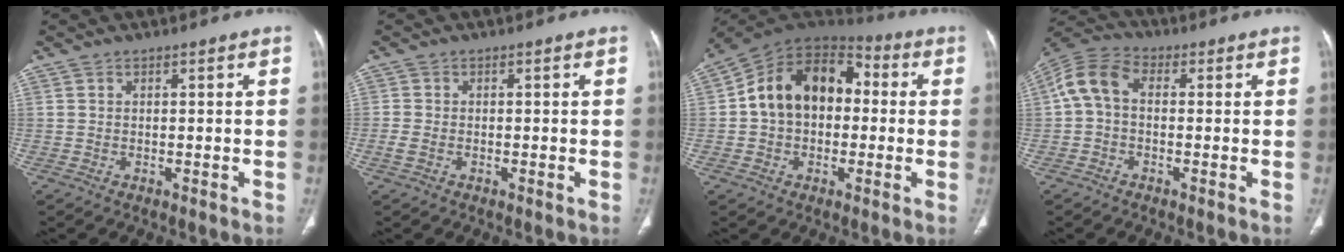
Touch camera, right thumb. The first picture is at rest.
{"total": 1.9, "force": [-0.7, 1.3, 1.2], "torque": [-0.031, -0.001, -0.015]}
{"total": 16.6, "force": [1.0, 11.8, 11.6], "torque": [-0.156, 0.047, 0.003]}
{"total": 8.0, "force": [0.2, 5.4, 5.9], "torque": [-0.115, 0.026, -0.009]}